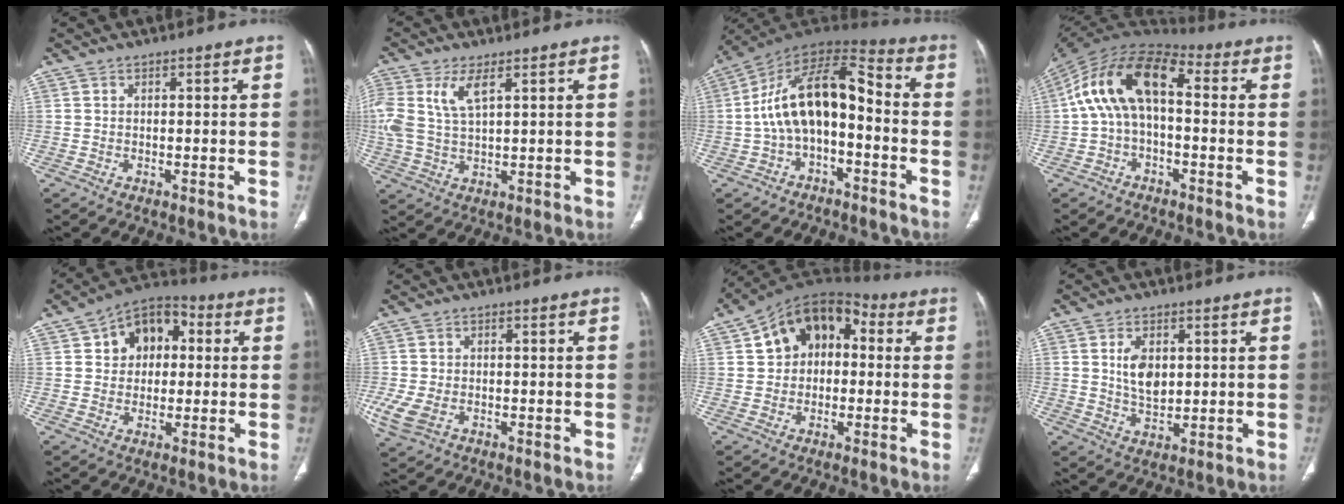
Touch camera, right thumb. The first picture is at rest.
{"total": 7.9, "force": [3.2, 3.3, 6.5], "torque": [-0.159, 0.001, 0.070]}
{"total": 16.0, "force": [-2.0, 8.6, 13.4], "torque": [-0.220, 0.066, -0.043]}
{"total": 14.9, "force": [0.9, 8.3, 12.3], "torque": [-0.220, 0.050, 0.005]}
{"total": 11.3, "force": [2.7, 8.4, 7.1], "torque": [-0.067, 0.017, 0.031]}
{"total": 6.1, "force": [-1.6, 4.0, 4.2], "torque": [-0.106, -0.002, -0.024]}
{"total": 13.6, "force": [2.6, 9.5, 9.4], "torque": [-0.113, 0.038, 0.028]}
{"total": 6.5, "force": [1.4, 4.1, 4.8], "torque": [-0.070, -0.011, 0.030]}